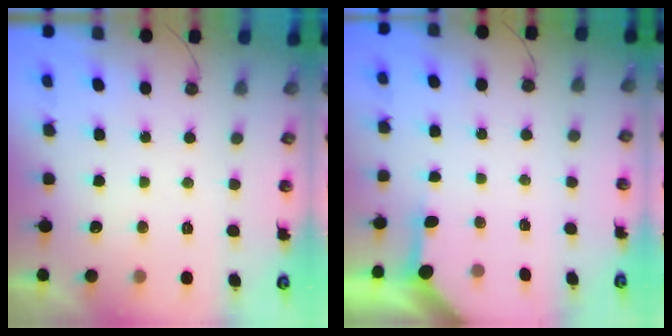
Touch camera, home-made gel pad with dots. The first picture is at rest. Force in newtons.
{"total": 3.2, "press": 3.2, "slide": 0.5}